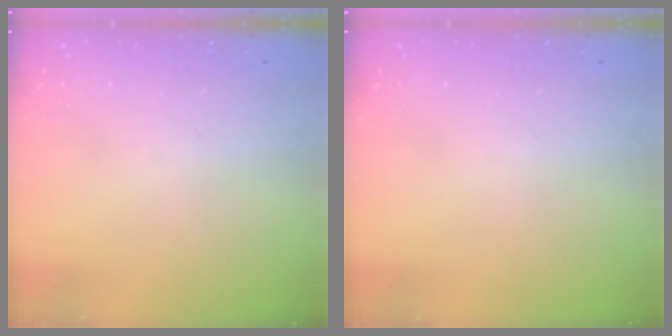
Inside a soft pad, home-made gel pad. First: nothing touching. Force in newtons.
{"total": 0.0}